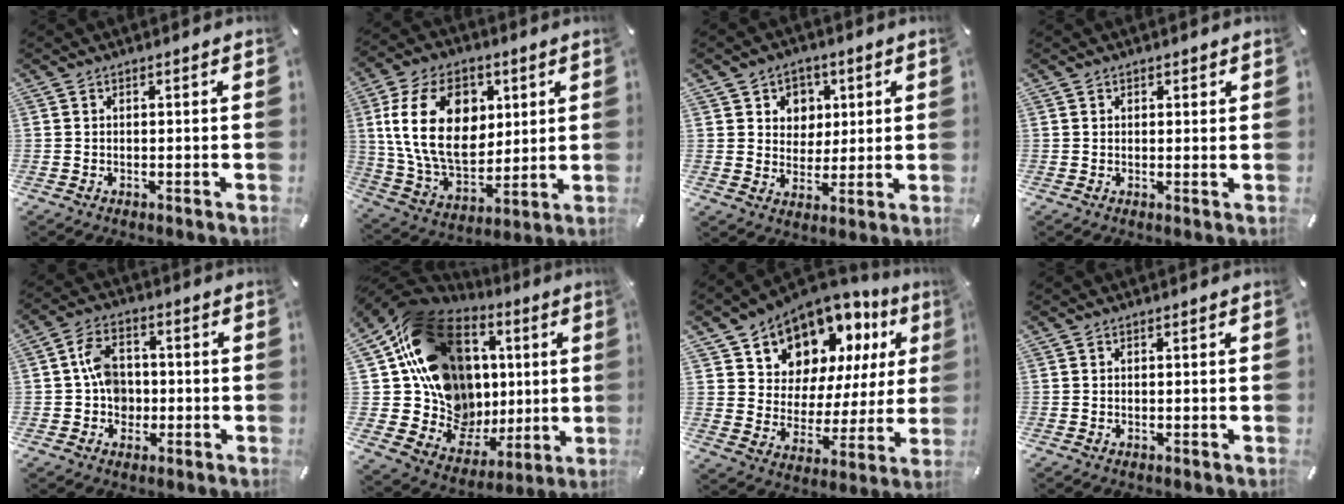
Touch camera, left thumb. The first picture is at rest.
{"total": 19.4, "force": [4.6, 13.5, 13.1], "torque": [-0.259, 0.002, 0.082]}
{"total": 6.8, "force": [2.1, 6.5, 0.7], "torque": [-0.010, -0.011, 0.034]}
{"total": 1.0, "force": [0.6, 0.7, 0.1], "torque": [0.005, -0.002, 0.010]}
{"total": 7.5, "force": [-0.3, 6.2, 4.1], "torque": [-0.072, 0.012, -0.004]}
{"total": 21.3, "force": [6.2, 16.9, 11.5], "torque": [-0.208, -0.050, 0.143]}
{"total": 11.8, "force": [9.5, 6.8, 1.7], "torque": [-0.045, -0.098, 0.169]}
{"total": 0.0}